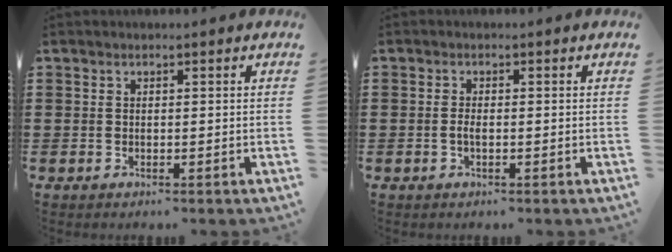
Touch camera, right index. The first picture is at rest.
{"total": 1.4, "force": [-0.4, 0.4, 1.3], "torque": [-0.032, -0.002, -0.010]}